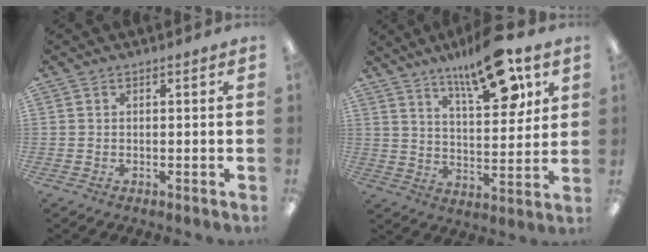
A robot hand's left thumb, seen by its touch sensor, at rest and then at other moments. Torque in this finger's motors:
{"motor_torque": [0.16, 0.16, 1.39, -1.38, 0.16]}